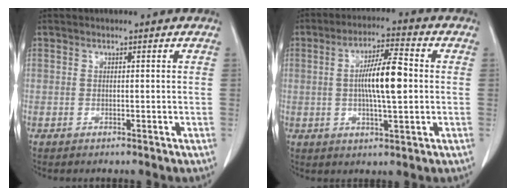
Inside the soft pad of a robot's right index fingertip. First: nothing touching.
{"total": 9.2, "force": [0.2, 1.5, 9.1], "torque": [-0.164, 0.008, 0.000]}